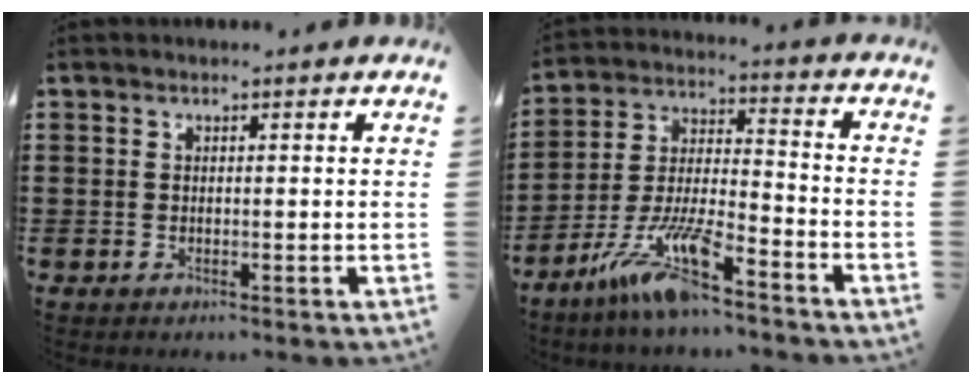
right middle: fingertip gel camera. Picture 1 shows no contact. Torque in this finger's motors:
{"motor_torque": [2.14, 0.00, 1.01, 0.21]}